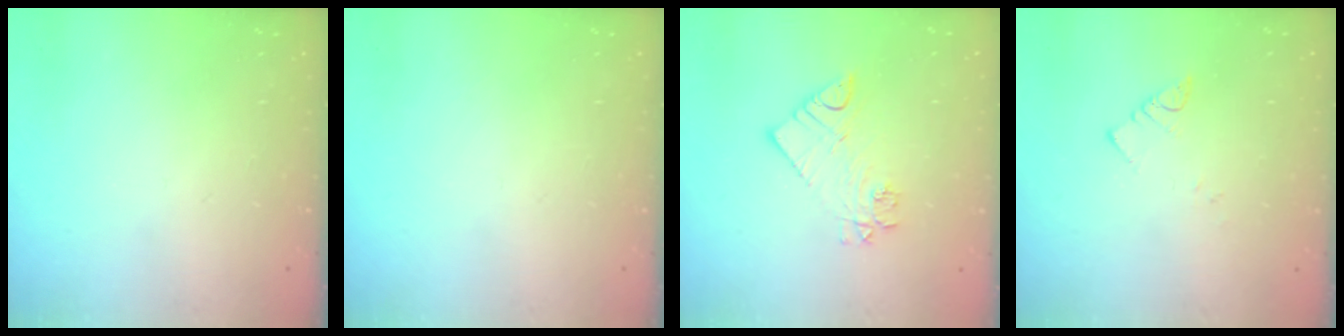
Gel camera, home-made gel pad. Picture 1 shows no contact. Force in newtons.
{"total": 0.0}
{"total": 9.3, "press": 9.3, "slide": 0.7}
{"total": 3.8, "press": 3.8, "slide": 0.2}